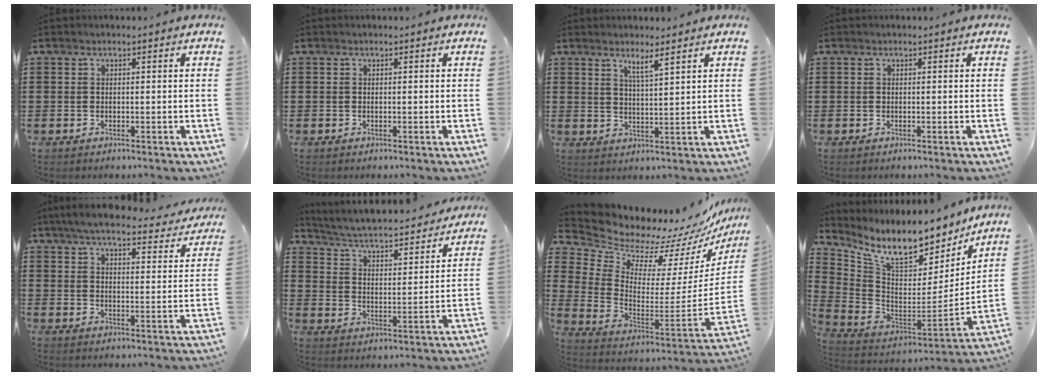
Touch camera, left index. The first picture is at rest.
{"total": 0.0}
{"total": 3.2, "force": [2.6, 0.0, 2.0], "torque": [-0.036, -0.004, 0.044]}
{"total": 0.0}
{"total": 6.0, "force": [5.4, 0.4, 2.5], "torque": [-0.069, -0.026, 0.094]}
{"total": 4.0, "force": [3.7, 0.1, 1.4], "torque": [-0.048, -0.036, 0.053]}
{"total": 7.5, "force": [7.1, 2.4, 0.9], "torque": [-0.050, -0.082, 0.117]}
{"total": 10.8, "force": [8.5, 3.0, 5.9], "torque": [-0.139, -0.065, 0.145]}